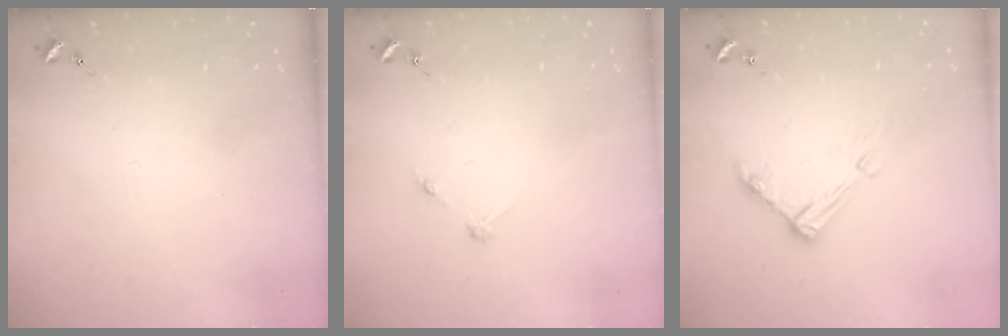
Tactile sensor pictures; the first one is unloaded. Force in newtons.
{"total": 2.7, "press": 2.7, "slide": 0.3}
{"total": 9.1, "press": 9.1, "slide": 0.8}